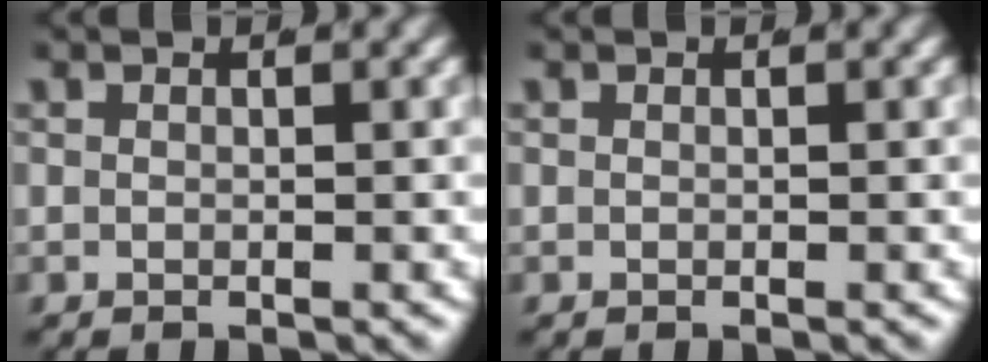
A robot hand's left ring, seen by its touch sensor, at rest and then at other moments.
{"total": 0.0}